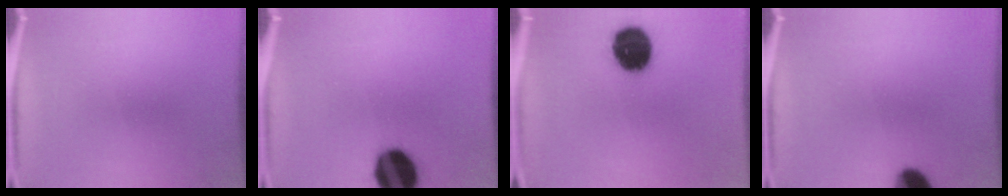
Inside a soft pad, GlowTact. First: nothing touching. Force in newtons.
{"total": 15.8}
{"total": 13.7}
{"total": 7.0}